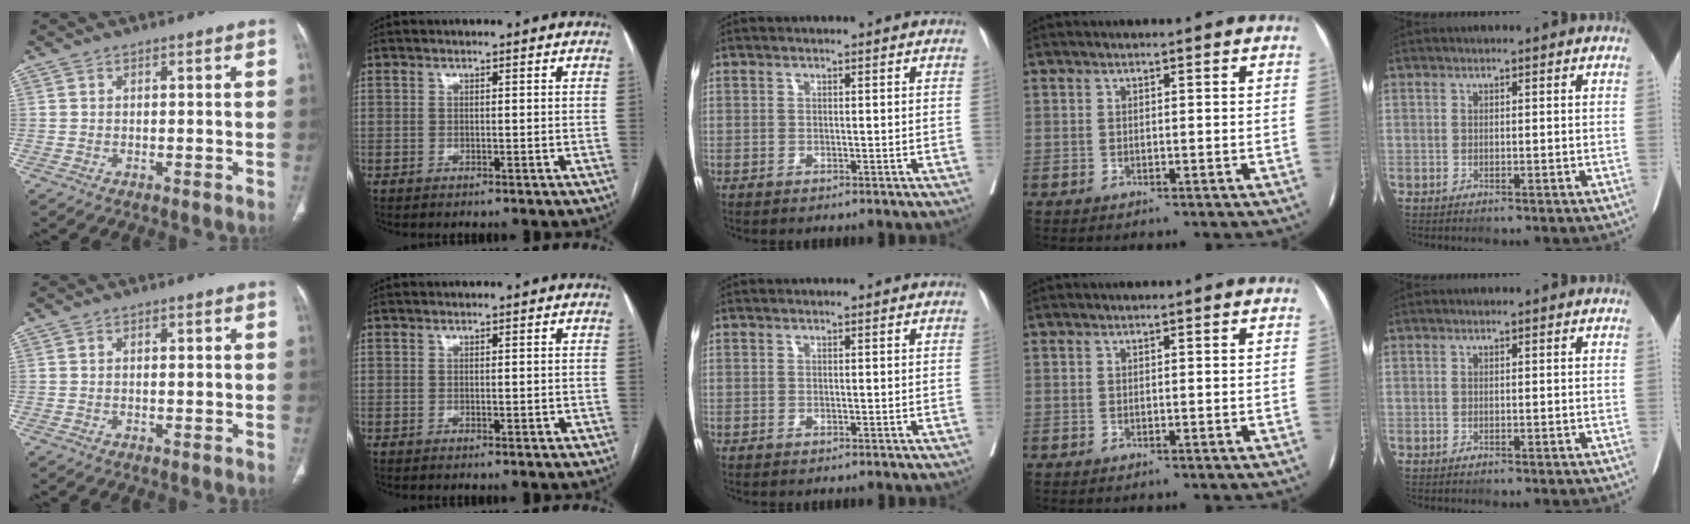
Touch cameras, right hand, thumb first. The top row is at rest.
{"thumb": {"total": 1.3, "force": [0.2, 0.6, 1.2], "torque": [-0.018, 0.004, 0.002]}, "index": {"total": 1.1, "force": [-0.2, 0.5, 1.0], "torque": [-0.013, -0.001, 0.001]}}